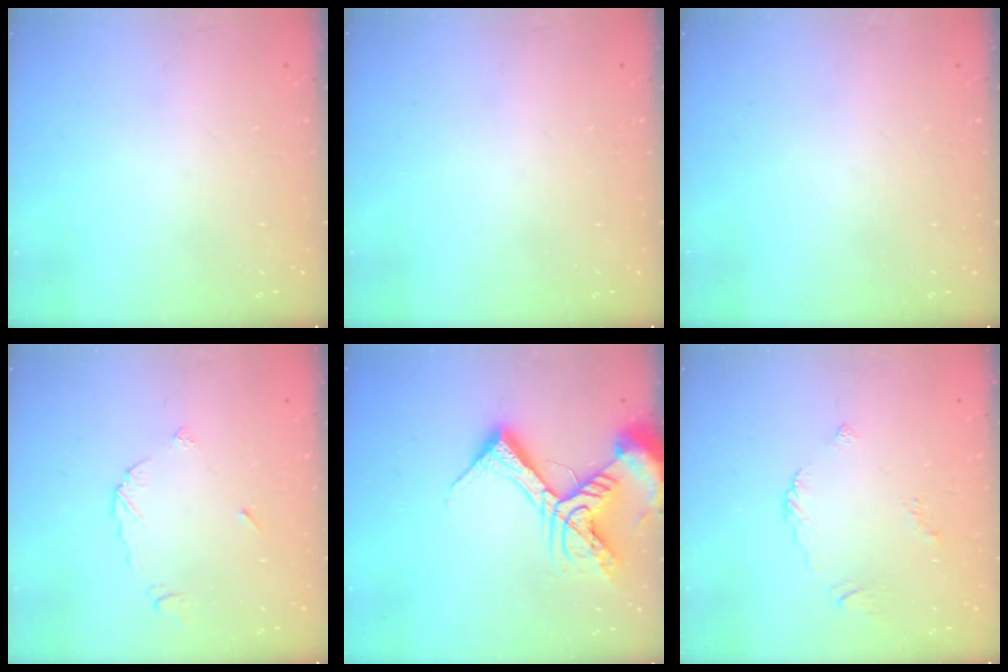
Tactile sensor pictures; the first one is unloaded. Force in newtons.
{"total": 0.0}
{"total": 0.0}
{"total": 5.5, "press": 5.5, "slide": 0.3}
{"total": 16.6, "press": 16.5, "slide": 2.1}
{"total": 2.2, "press": 2.1, "slide": 0.7}